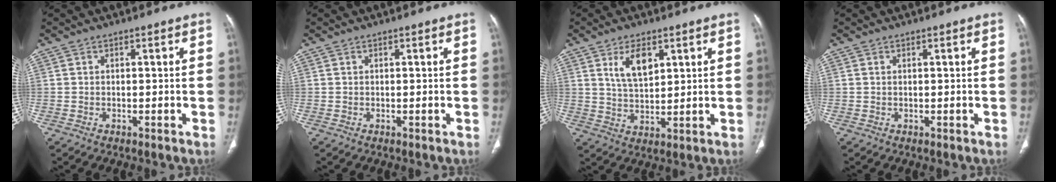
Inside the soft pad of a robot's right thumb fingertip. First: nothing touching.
{"total": 0.0}
{"total": 7.2, "force": [3.3, 3.6, 5.3], "torque": [-0.087, -0.019, 0.068]}
{"total": 0.0}